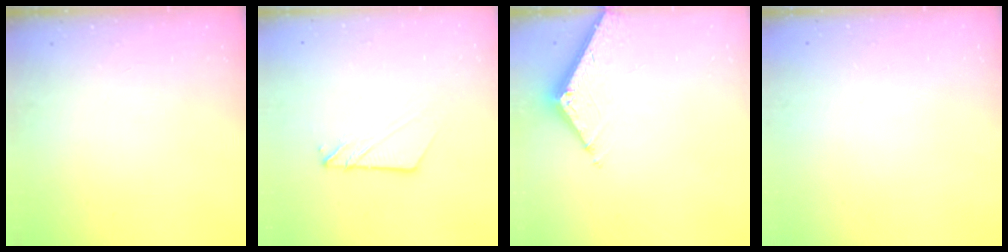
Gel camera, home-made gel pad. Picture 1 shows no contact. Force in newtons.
{"total": 7.9, "press": 7.8, "slide": 0.4}
{"total": 6.7, "press": 6.7, "slide": 0.2}
{"total": 0.0}